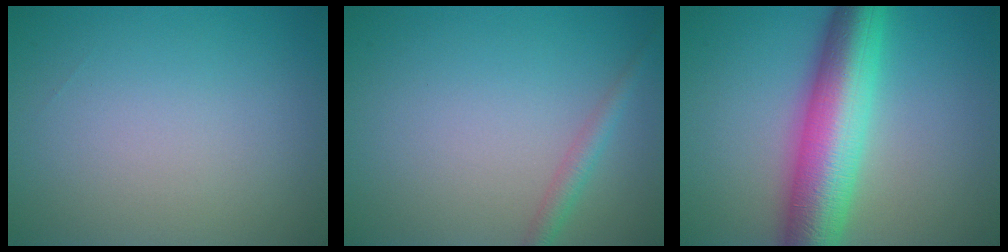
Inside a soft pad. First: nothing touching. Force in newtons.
{"total": 1.7, "press": 1.7, "slide": 0.1}
{"total": 9.9, "press": 9.9, "slide": 0.1}